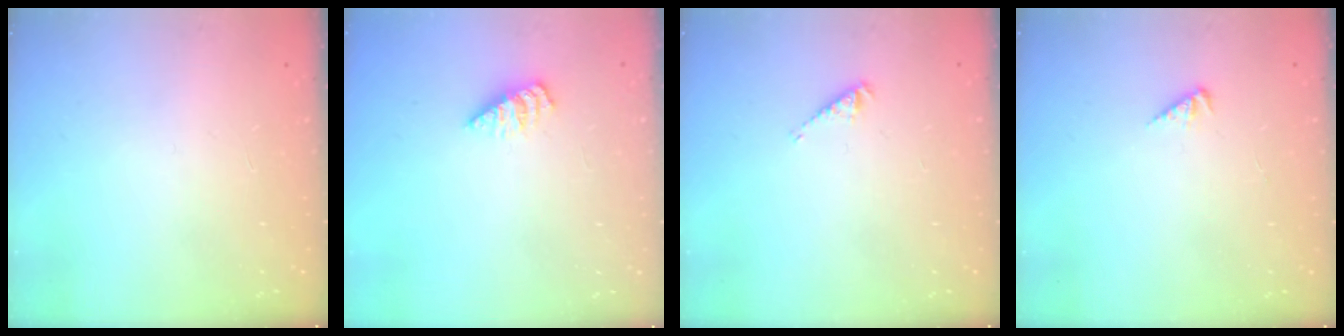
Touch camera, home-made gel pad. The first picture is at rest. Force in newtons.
{"total": 2.5, "press": 2.5, "slide": 0.3}
{"total": 2.9, "press": 2.9, "slide": 0.5}
{"total": 2.8, "press": 2.8, "slide": 0.6}